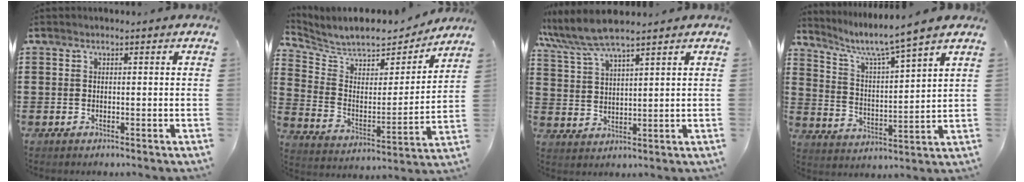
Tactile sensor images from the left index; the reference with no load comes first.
{"total": 7.2, "force": [6.8, 1.9, 1.8], "torque": [-0.066, -0.053, 0.114]}
{"total": 6.2, "force": [5.3, 0.6, 3.2], "torque": [-0.078, -0.016, 0.096]}
{"total": 5.3, "force": [4.5, -0.5, 2.7], "torque": [-0.073, -0.036, 0.066]}